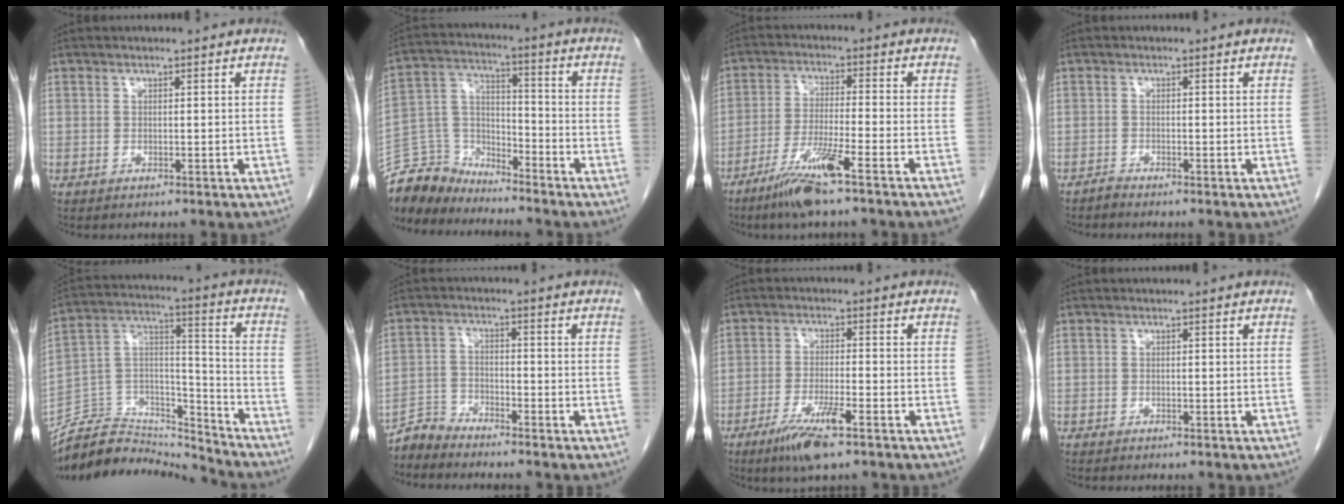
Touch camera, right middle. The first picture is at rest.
{"total": 9.3, "force": [-8.9, 2.5, 0.3], "torque": [-0.014, 0.024, -0.177]}
{"total": 8.6, "force": [-5.6, -0.6, 6.5], "torque": [-0.127, -0.022, -0.107]}
{"total": 0.7, "force": [-0.7, -0.2, -0.1], "torque": [0.001, -0.002, -0.015]}
{"total": 15.5, "force": [-15.4, 2.2, 0.7], "torque": [-0.008, 0.060, -0.271]}
{"total": 3.6, "force": [-3.5, 0.0, -0.7], "torque": [0.014, -0.011, -0.071]}
{"total": 7.0, "force": [-4.4, 0.5, 5.4], "torque": [-0.106, -0.014, -0.078]}
{"total": 0.0}